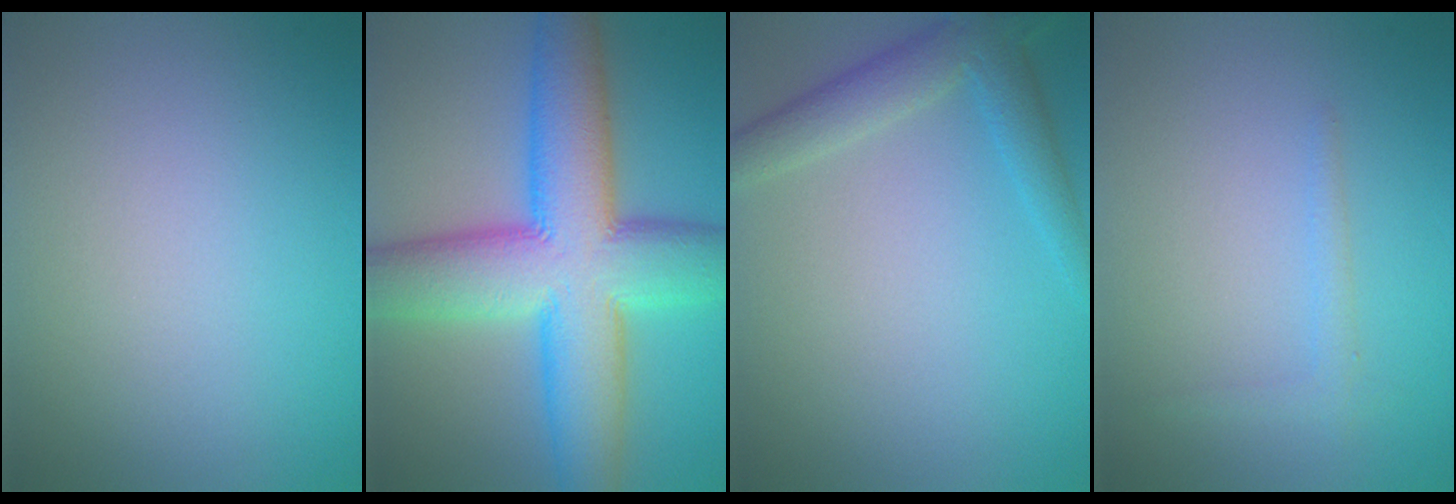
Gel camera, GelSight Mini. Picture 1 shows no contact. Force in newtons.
{"total": 12.9, "press": 12.9, "slide": 0.3}
{"total": 3.8, "press": 3.8, "slide": 0.2}
{"total": 1.1, "press": 1.1, "slide": 0.1}